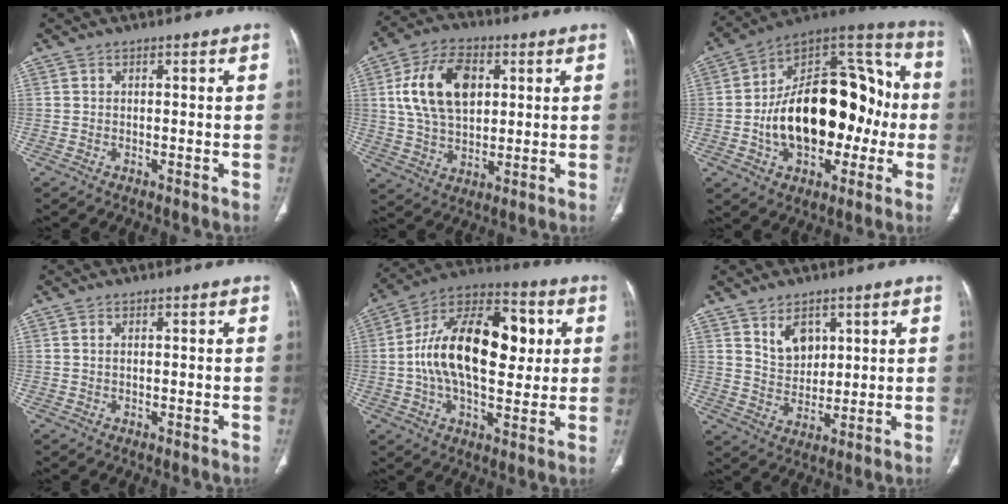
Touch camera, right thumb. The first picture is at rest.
{"total": 14.9, "force": [3.7, 9.2, 11.1], "torque": [-0.189, 0.002, 0.068]}
{"total": 28.9, "force": [-3.1, 17.1, 23.1], "torque": [-0.341, 0.047, -0.038]}
{"total": 0.6, "force": [0.2, 0.3, 0.5], "torque": [-0.014, 0.003, 0.004]}
{"total": 23.2, "force": [2.7, 12.4, 19.4], "torque": [-0.308, 0.020, 0.036]}
{"total": 6.7, "force": [3.4, 4.4, 3.7], "torque": [-0.039, -0.028, 0.068]}